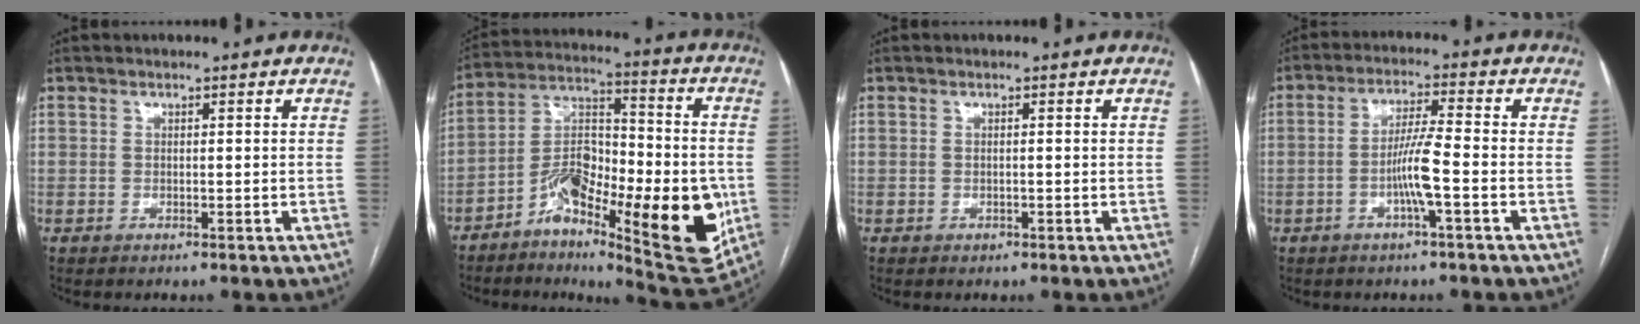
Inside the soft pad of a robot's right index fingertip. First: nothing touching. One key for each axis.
{"total": 20.8, "fx": -6.9, "fy": 6.5, "fz": 18.5, "tx": -0.280, "ty": 0.009, "tz": -0.101}
{"total": 0.0}
{"total": 6.1, "fx": -1.9, "fy": -0.3, "fz": 5.8, "tx": -0.119, "ty": 0.004, "tz": -0.037}